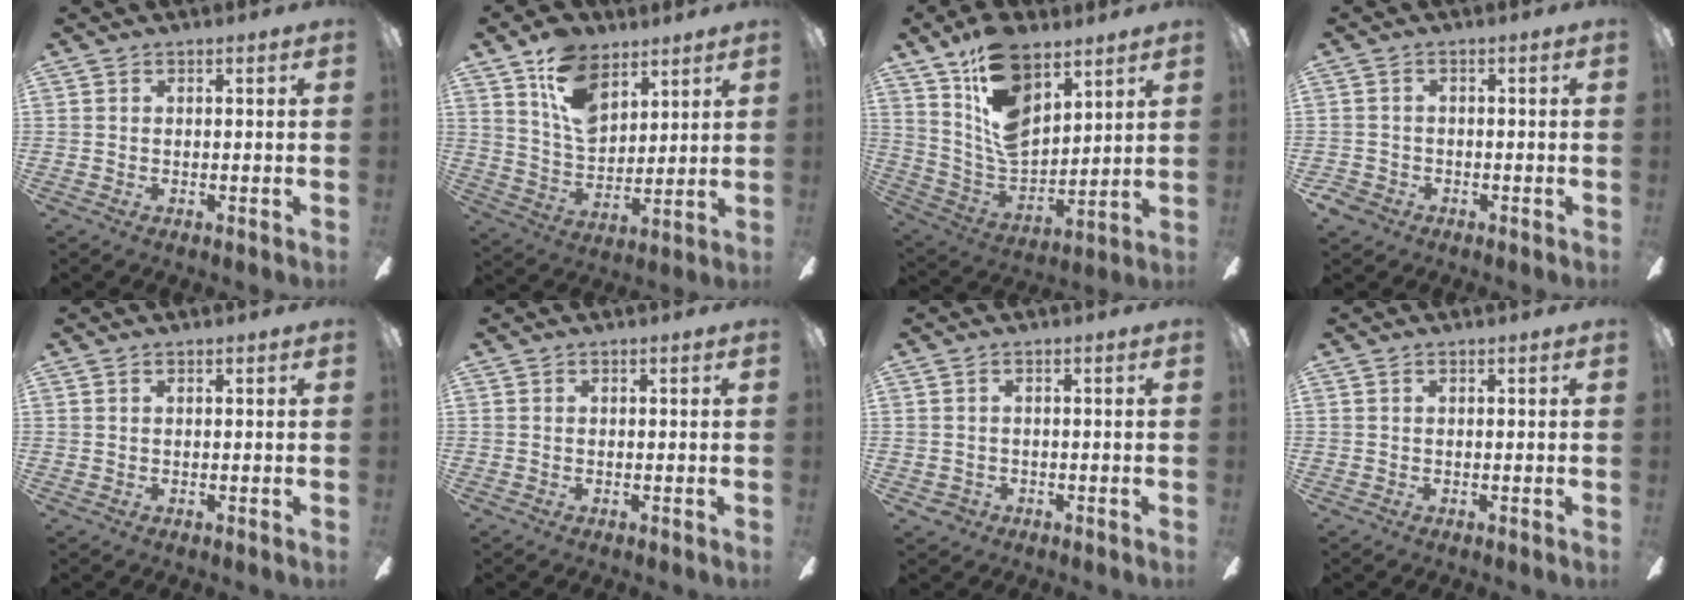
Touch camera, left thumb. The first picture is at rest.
{"total": 13.4, "force": [8.0, 8.2, 6.9], "torque": [-0.125, -0.027, 0.154]}
{"total": 16.9, "force": [10.3, 8.9, 10.0], "torque": [-0.183, -0.054, 0.190]}
{"total": 2.7, "force": [-1.5, 2.1, 0.7], "torque": [-0.025, 0.003, -0.034]}
{"total": 0.5, "force": [0.4, 0.2, 0.4], "torque": [-0.009, 0.003, 0.006]}
{"total": 0.0}
{"total": 1.5, "force": [-0.2, 1.4, 0.6], "torque": [-0.015, 0.004, -0.005]}
{"total": 0.0}